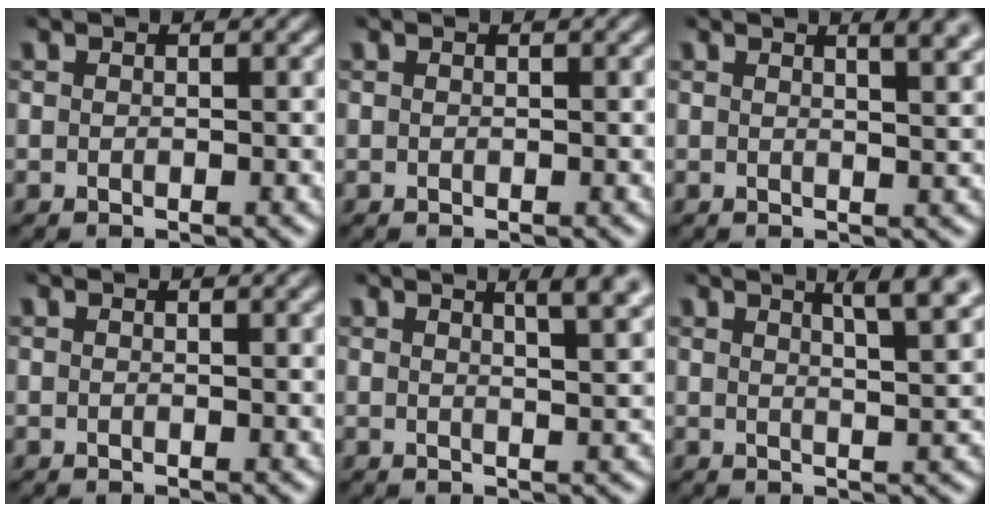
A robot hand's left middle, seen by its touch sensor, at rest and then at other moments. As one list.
[{"total": 0.0}, {"total": 5.0, "force": [2.7, 2.0, 3.6], "torque": [-0.014, 0.027, 0.011]}, {"total": 1.1, "force": [0.6, 0.3, 0.8], "torque": [-0.006, 0.005, 0.009]}, {"total": 5.4, "force": [3.0, 1.9, 4.1], "torque": [-0.023, 0.026, 0.018]}, {"total": 5.8, "force": [3.3, 1.6, 4.5], "torque": [-0.033, 0.022, 0.028]}]